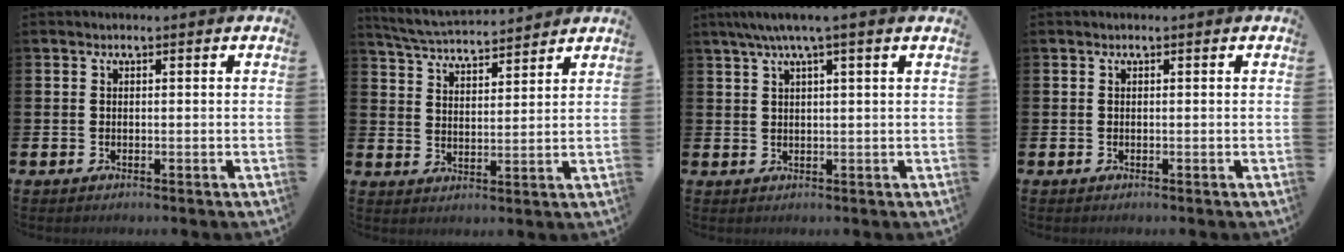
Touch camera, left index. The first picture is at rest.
{"total": 5.2, "force": [5.1, 0.4, 0.6], "torque": [-0.030, -0.033, 0.089]}
{"total": 3.4, "force": [2.3, -0.2, 2.4], "torque": [-0.055, 0.005, 0.041]}
{"total": 0.0}